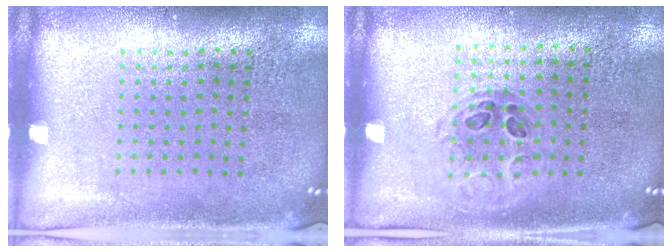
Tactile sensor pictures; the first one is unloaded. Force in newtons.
{"total": 1.0, "press": 0.8, "slide": 0.5}